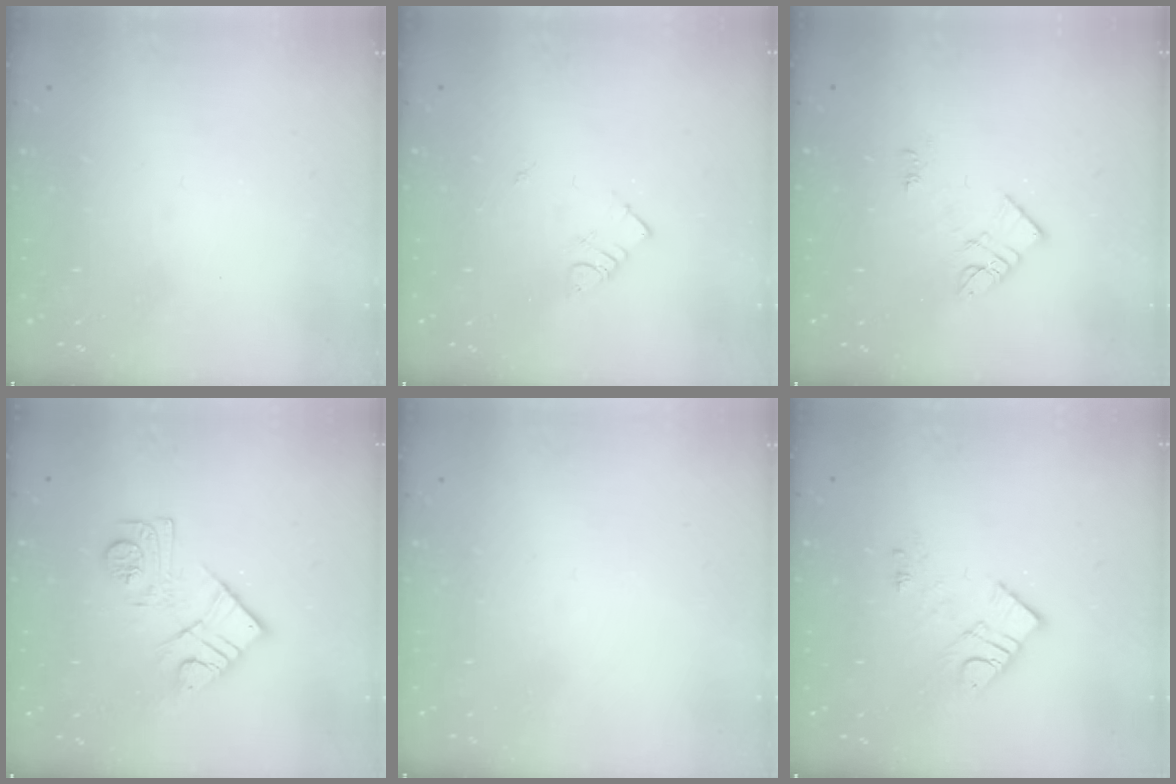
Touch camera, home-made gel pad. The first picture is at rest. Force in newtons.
{"total": 3.2, "press": 3.1, "slide": 0.4}
{"total": 7.5, "press": 7.5, "slide": 0.6}
{"total": 12.3, "press": 12.2, "slide": 0.7}
{"total": 1.8, "press": 1.7, "slide": 0.1}
{"total": 10.5, "press": 10.5, "slide": 0.7}